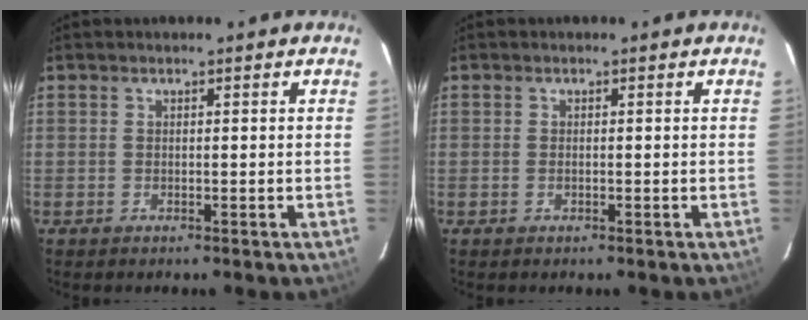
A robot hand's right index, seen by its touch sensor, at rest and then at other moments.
{"total": 0.5, "force": [-0.1, 0.2, 0.5], "torque": [-0.010, 0.001, -0.002]}